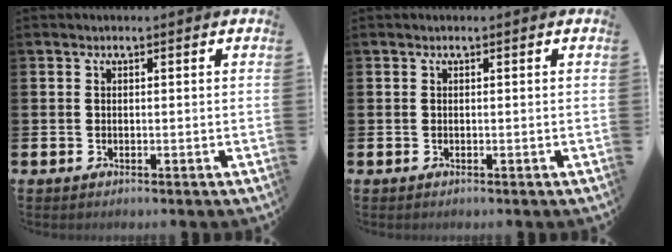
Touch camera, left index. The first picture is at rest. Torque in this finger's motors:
{"motor_torque": [-0.18, -0.18, 0.00, 0.01]}